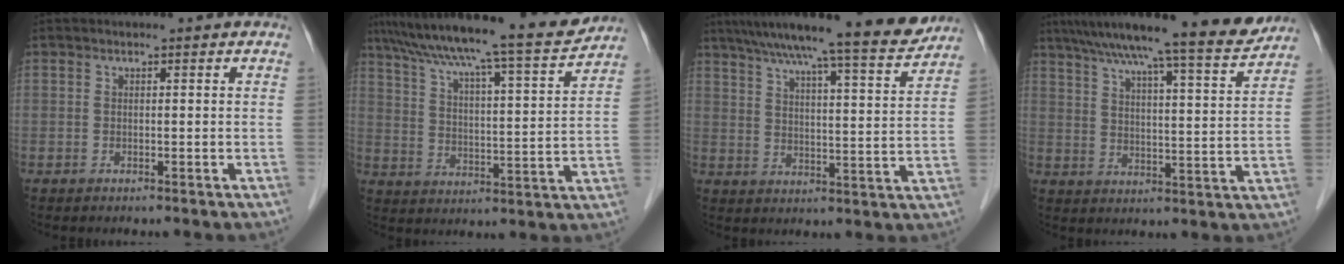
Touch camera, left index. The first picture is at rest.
{"total": 20.3, "force": [17.6, 0.9, 10.0], "torque": [-0.168, -0.005, 0.256]}
{"total": 16.5, "force": [14.4, 0.6, 8.0], "torque": [-0.116, -0.005, 0.201]}
{"total": 17.2, "force": [15.0, 0.5, 8.4], "torque": [-0.124, -0.005, 0.210]}